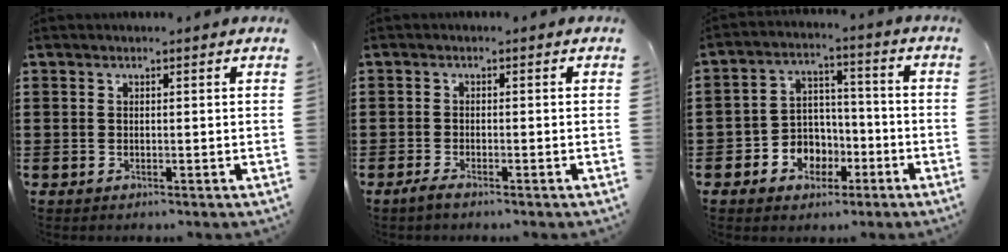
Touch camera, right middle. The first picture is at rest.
{"total": 1.5, "force": [-1.2, 0.2, 0.9], "torque": [-0.017, 0.000, -0.023]}
{"total": 5.4, "force": [-2.5, 4.7, 0.9], "torque": [-0.029, 0.013, -0.047]}